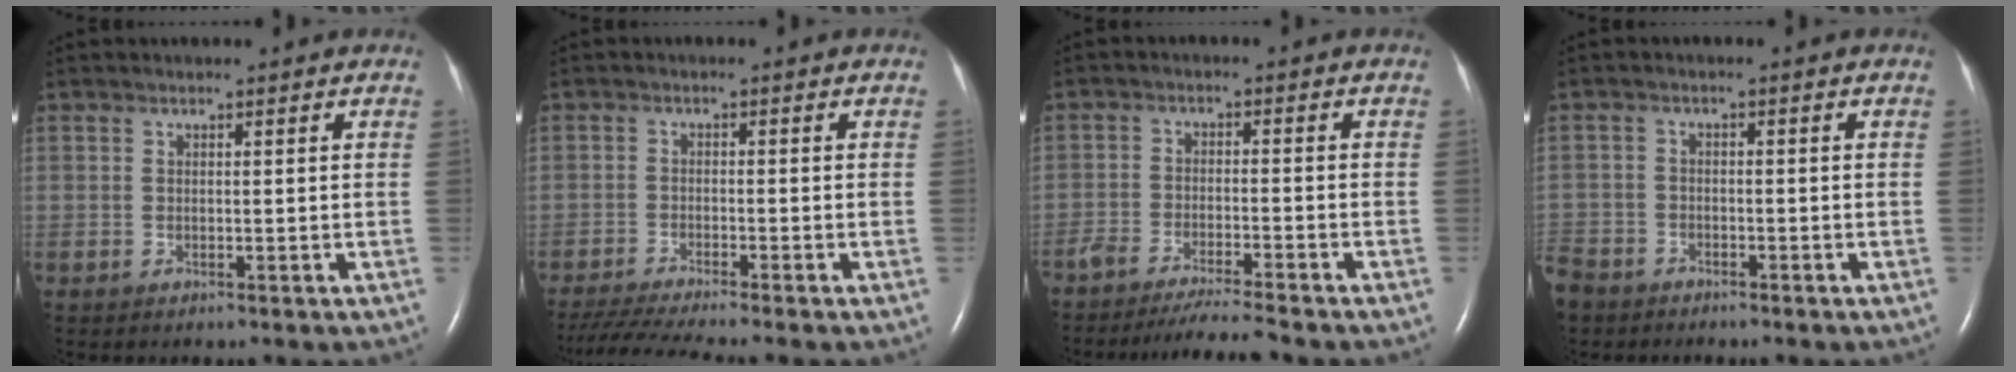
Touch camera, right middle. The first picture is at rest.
{"total": 8.7, "force": [-7.6, -1.2, 4.0], "torque": [-0.062, -0.027, -0.125]}
{"total": 7.9, "force": [-7.2, -0.5, 3.2], "torque": [-0.044, -0.022, -0.119]}
{"total": 6.2, "force": [-4.9, 3.6, 1.3], "torque": [-0.040, -0.007, -0.097]}